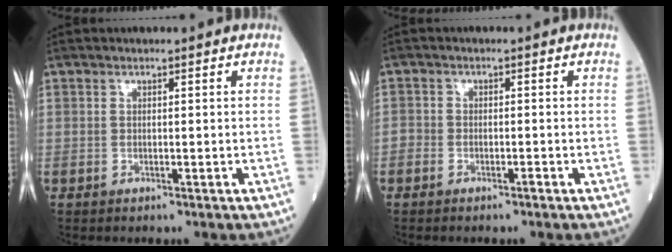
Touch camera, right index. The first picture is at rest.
{"total": 1.5, "force": [-1.1, 0.8, 0.7], "torque": [-0.008, 0.003, -0.021]}